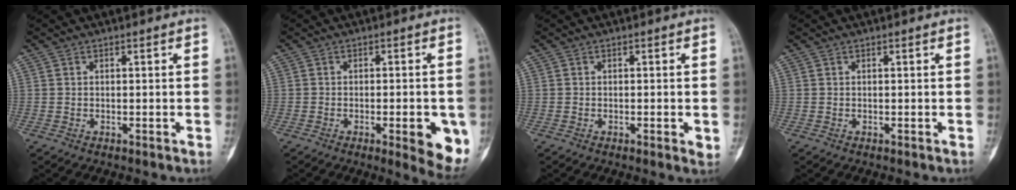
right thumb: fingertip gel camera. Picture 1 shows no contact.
{"total": 8.6, "force": [-2.7, 2.6, 7.7], "torque": [-0.080, -0.006, -0.028]}
{"total": 2.1, "force": [-0.4, 0.6, 2.0], "torque": [-0.029, -0.004, -0.004]}
{"total": 0.0}